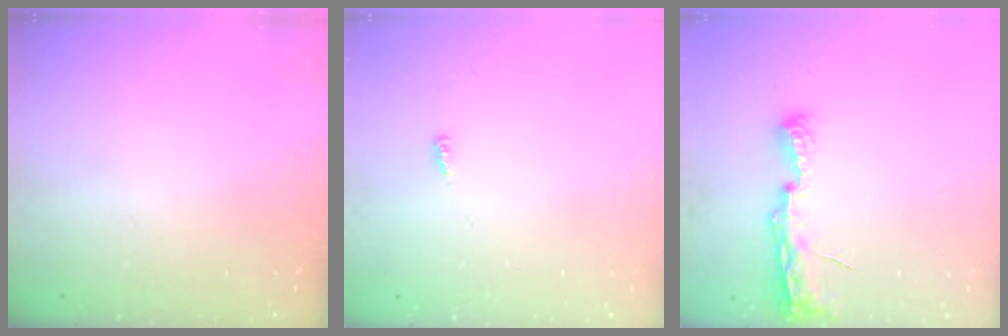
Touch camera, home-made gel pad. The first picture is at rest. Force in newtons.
{"total": 2.6, "press": 2.6, "slide": 0.3}
{"total": 7.6, "press": 7.5, "slide": 0.6}